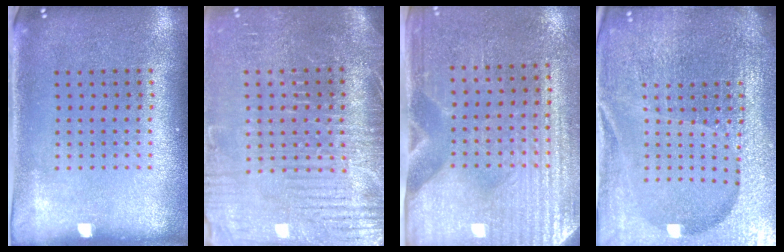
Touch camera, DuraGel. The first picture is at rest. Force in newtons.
{"total": 4.2, "press": 3.9, "slide": 1.6}
{"total": 3.1, "press": 2.8, "slide": 1.4}
{"total": 6.5, "press": 5.7, "slide": 3.2}